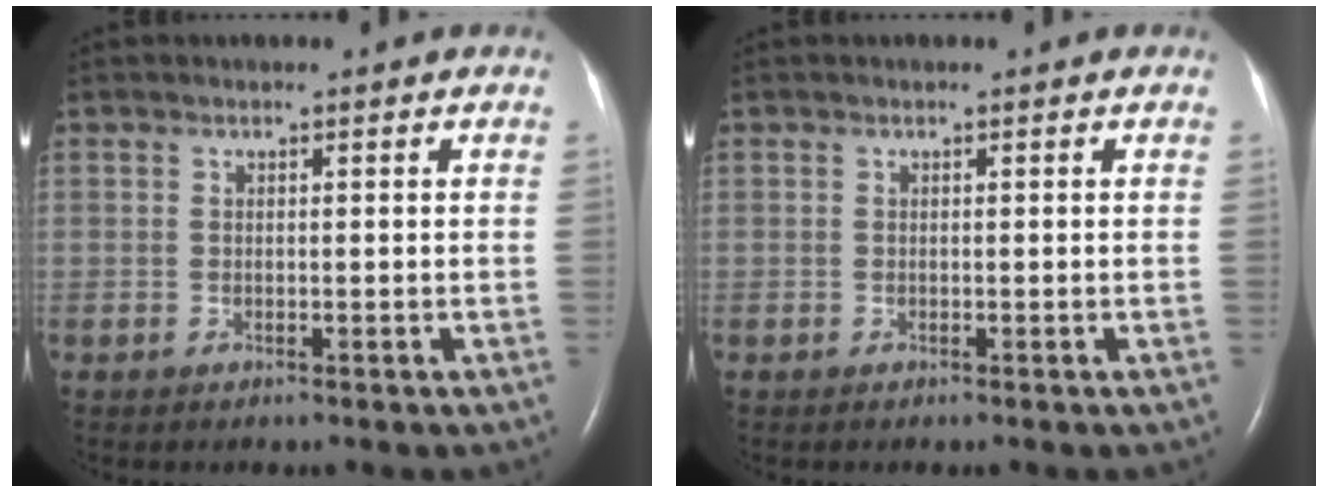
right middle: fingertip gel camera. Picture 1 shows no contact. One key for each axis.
{"total": 0.0}